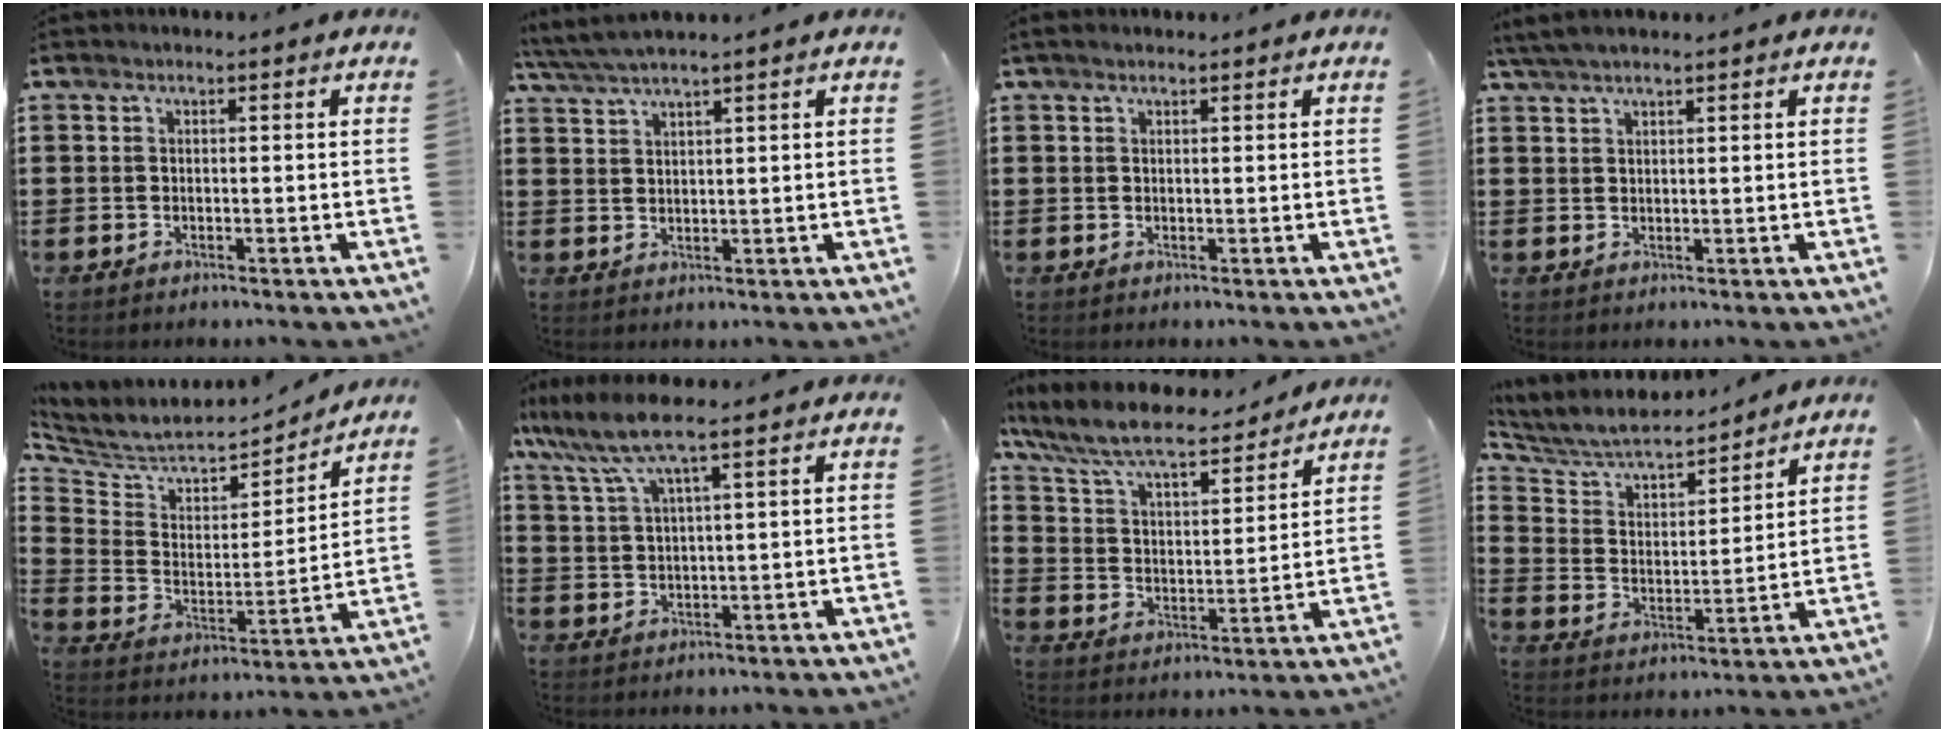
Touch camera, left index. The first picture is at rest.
{"total": 3.2, "force": [2.8, -0.2, 1.7], "torque": [-0.039, -0.006, 0.051]}
{"total": 0.9, "force": [0.7, 0.2, 0.5], "torque": [-0.011, 0.002, 0.013]}
{"total": 2.8, "force": [2.3, 0.3, 1.6], "torque": [-0.035, 0.003, 0.045]}
{"total": 5.5, "force": [5.1, 2.0, 0.7], "torque": [-0.051, -0.045, 0.083]}
{"total": 7.3, "force": [5.1, 0.8, 5.2], "torque": [-0.118, -0.010, 0.089]}
{"total": 8.7, "force": [7.7, 1.3, 4.0], "torque": [-0.108, -0.041, 0.130]}
{"total": 6.0, "force": [5.5, 1.2, 2.1], "torque": [-0.067, -0.034, 0.090]}